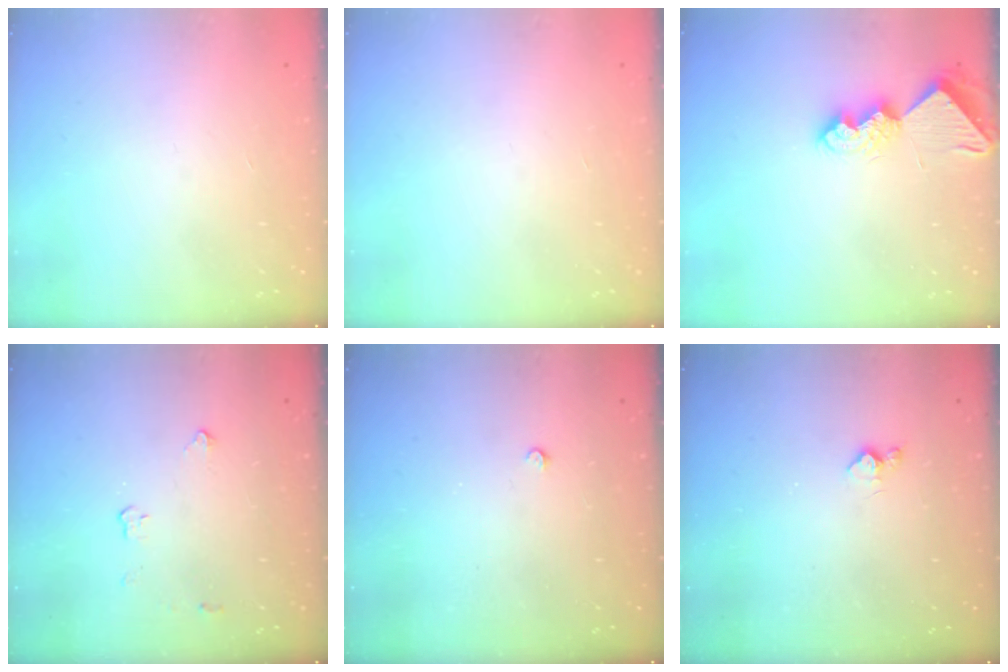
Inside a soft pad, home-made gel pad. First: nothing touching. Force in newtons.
{"total": 0.0}
{"total": 10.7, "press": 10.7, "slide": 0.3}
{"total": 2.8, "press": 2.8, "slide": 0.5}
{"total": 2.3, "press": 2.3, "slide": 0.4}
{"total": 3.6, "press": 3.6, "slide": 0.5}